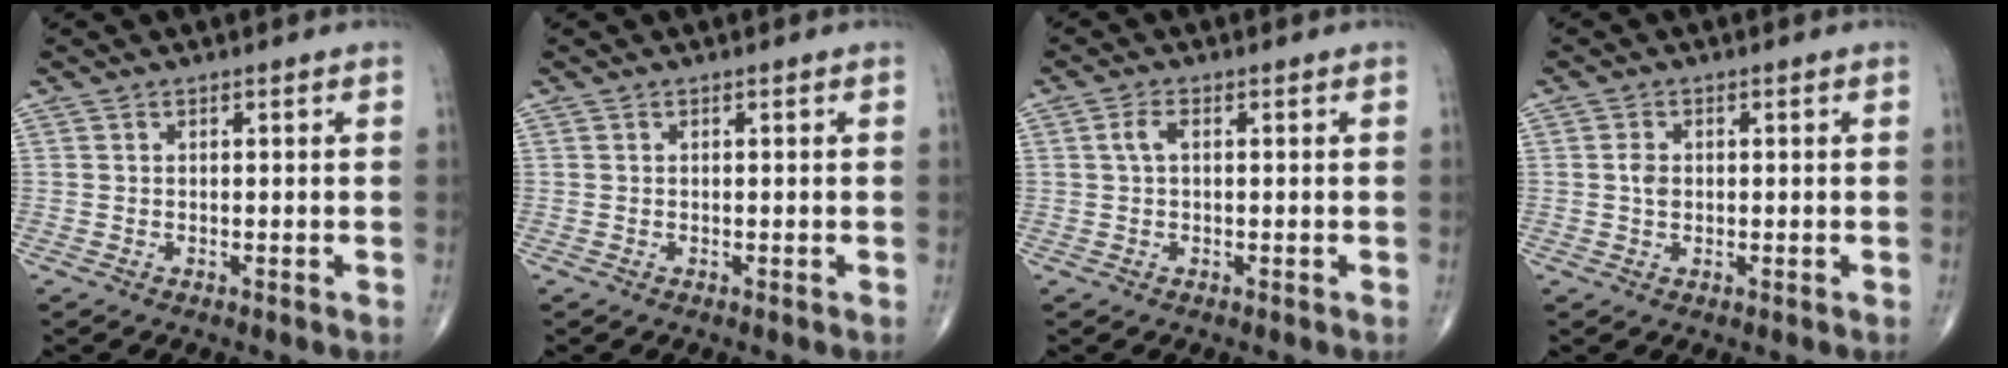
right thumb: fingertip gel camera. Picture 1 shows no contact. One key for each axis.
{"total": 0.0}
{"total": 2.3, "fx": 0.4, "fy": 1.2, "fz": 2.0, "tx": -0.043, "ty": 0.008, "tz": 0.007}
{"total": 2.0, "fx": 0.1, "fy": 1.5, "fz": 1.4, "tx": -0.021, "ty": 0.002, "tz": 0.000}